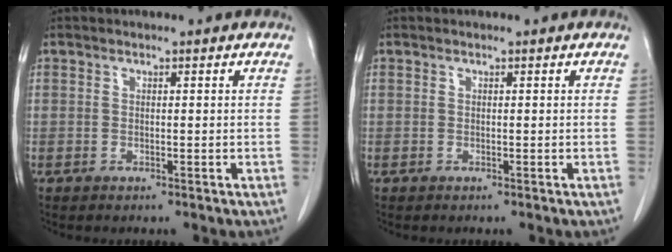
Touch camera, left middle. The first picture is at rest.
{"total": 0.0}